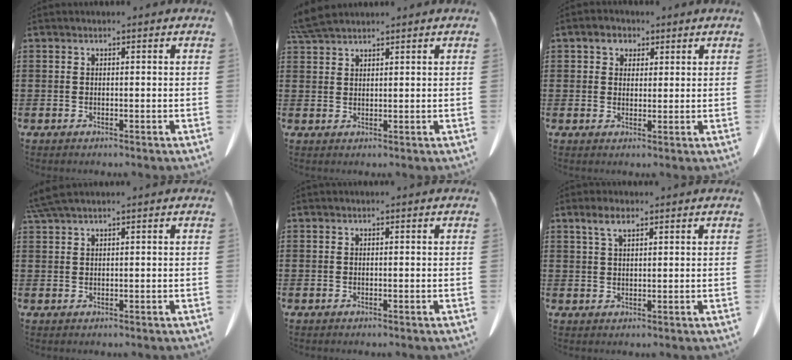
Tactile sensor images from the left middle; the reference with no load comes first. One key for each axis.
{"total": 4.2, "fx": 3.7, "fy": 0.6, "fz": 1.7, "tx": -0.045, "ty": -0.003, "tz": 0.072}
{"total": 2.8, "fx": 1.7, "fy": 2.0, "fz": 0.9, "tx": -0.020, "ty": 0.009, "tz": 0.028}
{"total": 2.7, "fx": 2.2, "fy": 0.1, "fz": 1.7, "tx": -0.038, "ty": 0.001, "tz": 0.042}
{"total": 0.0}
{"total": 3.3, "fx": 2.0, "fy": 1.0, "fz": 2.5, "tx": -0.055, "ty": 0.004, "tz": 0.036}